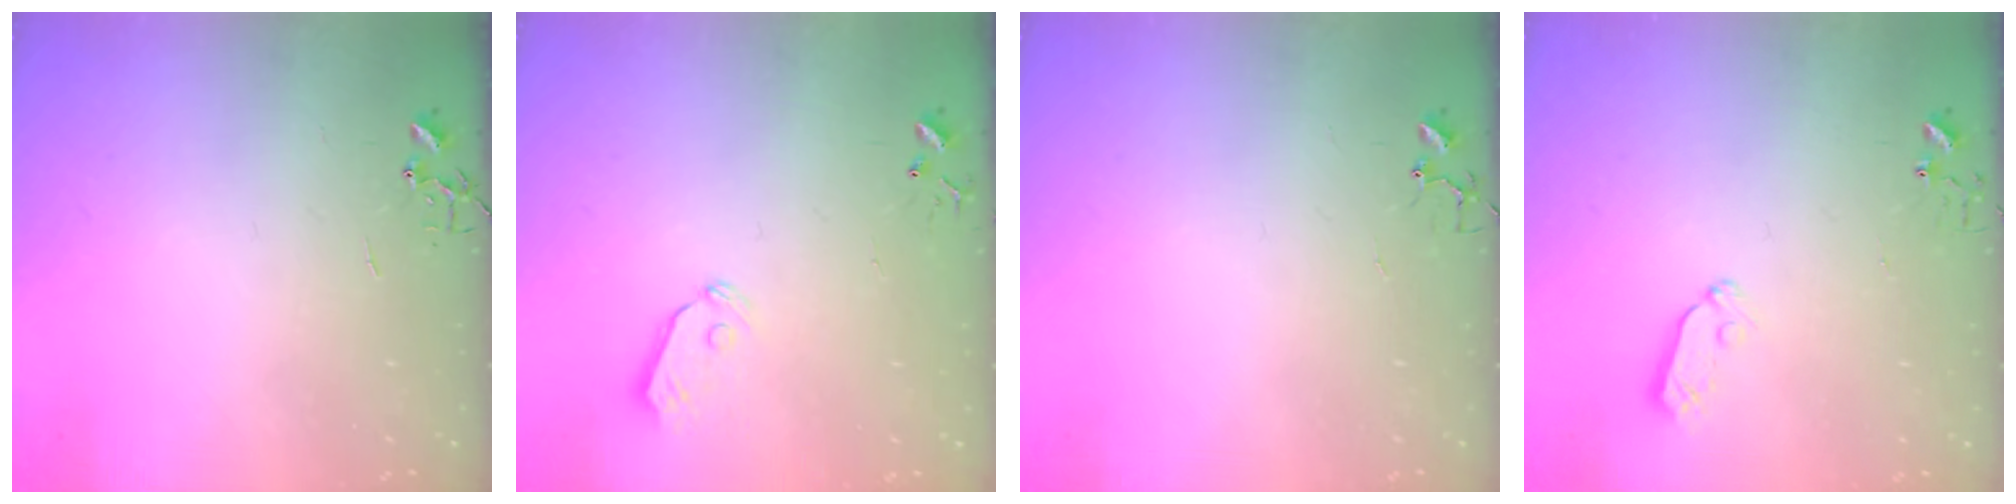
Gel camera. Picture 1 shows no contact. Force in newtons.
{"total": 6.1, "press": 6.1, "slide": 0.5}
{"total": 3.8, "press": 3.7, "slide": 0.3}
{"total": 3.7, "press": 3.7, "slide": 0.5}